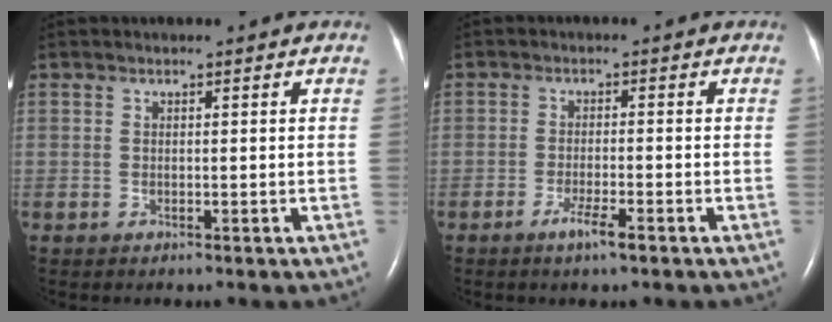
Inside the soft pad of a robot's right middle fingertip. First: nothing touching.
{"total": 3.2, "force": [-2.0, 0.1, 2.4], "torque": [-0.050, -0.005, -0.037]}